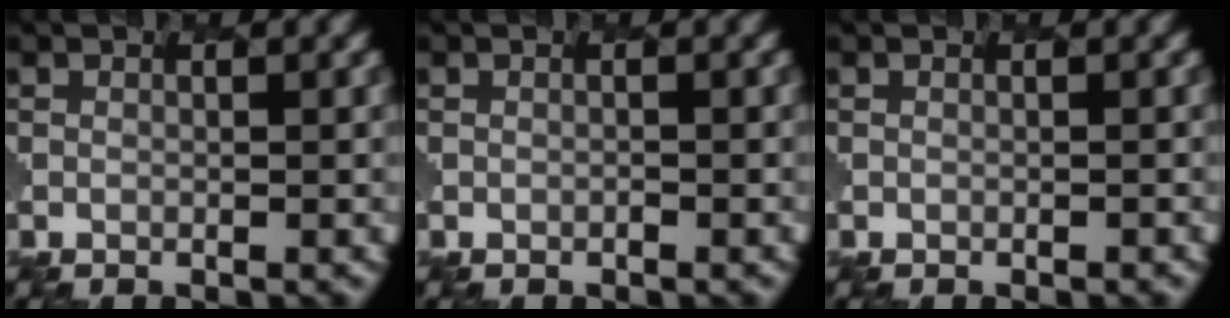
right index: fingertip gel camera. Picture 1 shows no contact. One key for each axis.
{"total": 0.9, "fx": -0.2, "fy": -0.4, "fz": -0.7, "tx": -0.007, "ty": -0.002, "tz": -0.002}
{"total": 0.0}